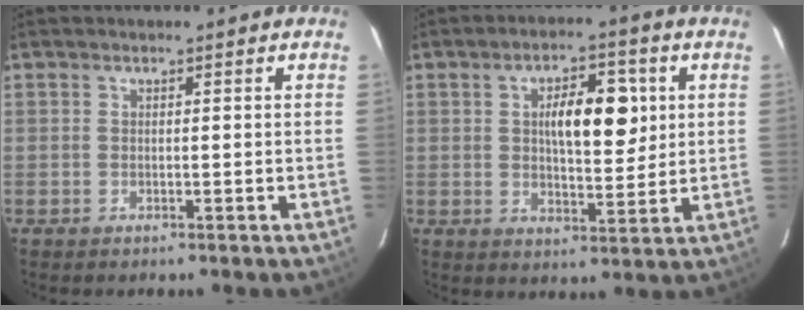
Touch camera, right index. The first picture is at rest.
{"total": 9.2, "force": [2.2, 3.5, 8.2], "torque": [-0.129, 0.012, 0.037]}